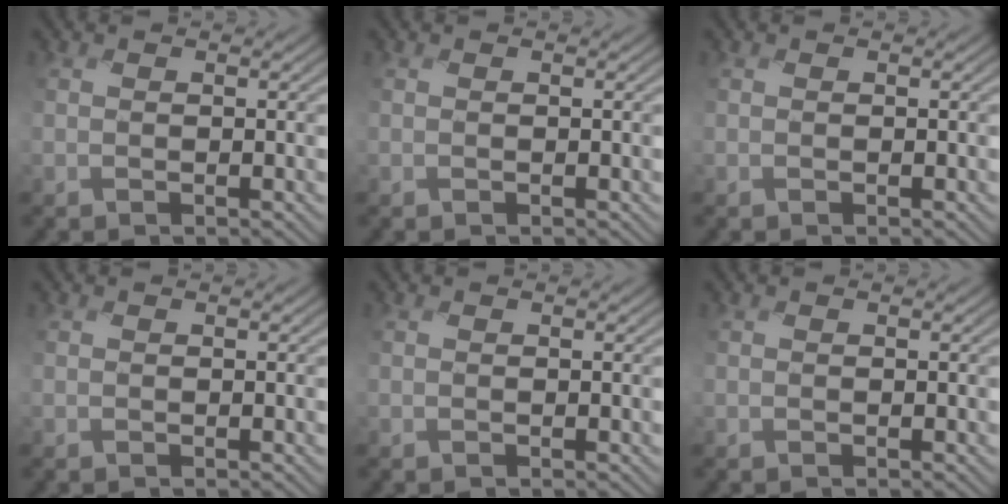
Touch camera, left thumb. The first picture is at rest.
{"total": 0.0}
{"total": 0.0}
{"total": 0.0}
{"total": 0.0}
{"total": 0.0}